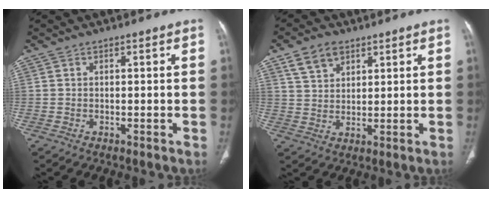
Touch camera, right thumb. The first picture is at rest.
{"total": 6.4, "force": [3.9, 4.1, 3.1], "torque": [-0.041, -0.015, 0.077]}